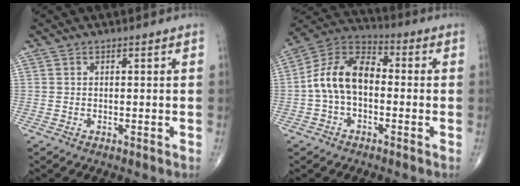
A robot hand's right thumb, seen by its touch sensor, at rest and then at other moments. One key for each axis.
{"total": 12.0, "fx": -1.0, "fy": 7.6, "fz": 9.3, "tx": -0.161, "ty": 0.038, "tz": -0.031}